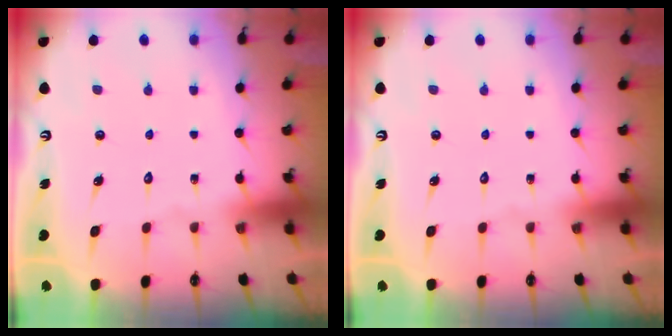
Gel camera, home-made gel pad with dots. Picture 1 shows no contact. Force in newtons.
{"total": 0.0}